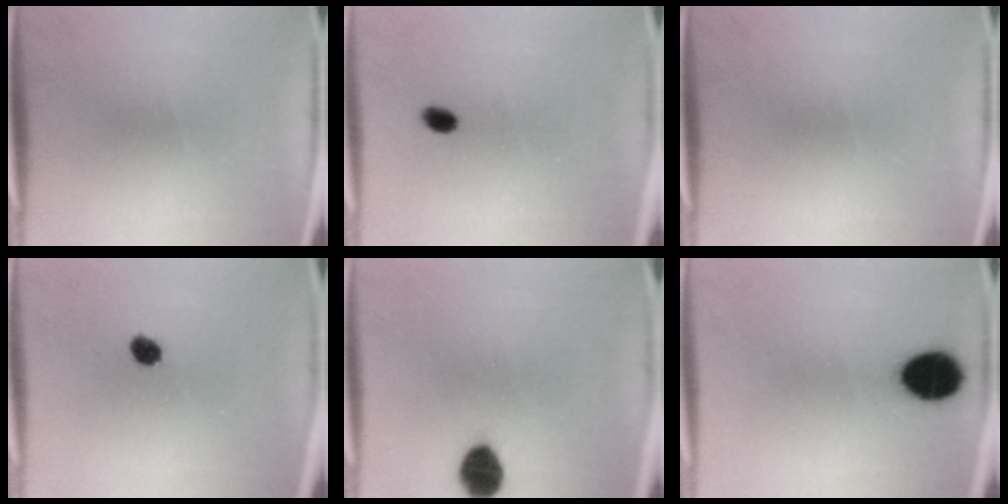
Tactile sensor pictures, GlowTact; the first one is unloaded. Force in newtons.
{"total": 2.4}
{"total": 0.0}
{"total": 2.8}
{"total": 7.6}
{"total": 11.5}